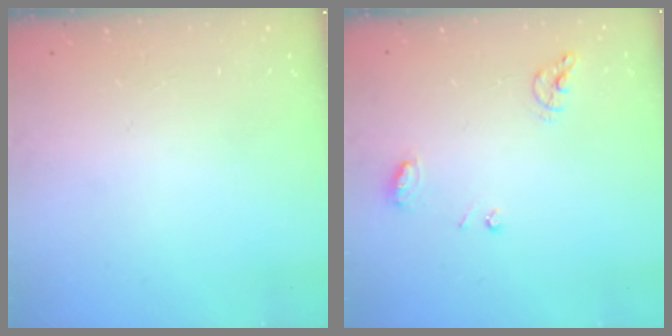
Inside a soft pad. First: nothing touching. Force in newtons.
{"total": 7.5, "press": 7.4, "slide": 0.9}